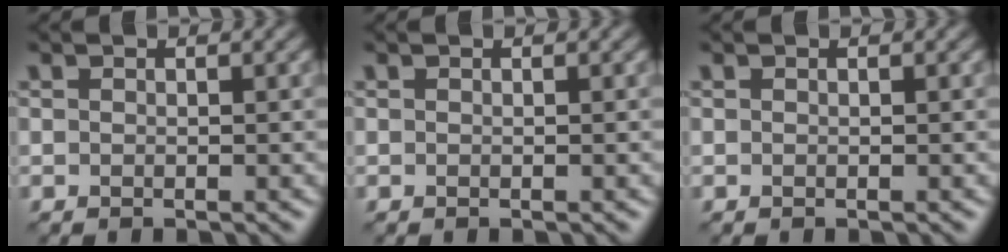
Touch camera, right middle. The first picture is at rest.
{"total": 0.0}
{"total": 0.0}